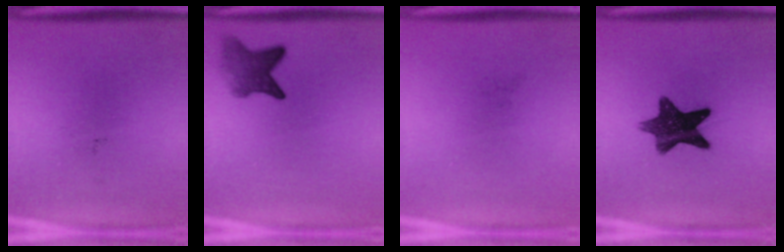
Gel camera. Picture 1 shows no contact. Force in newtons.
{"total": 4.5}
{"total": 0.0}
{"total": 11.2}